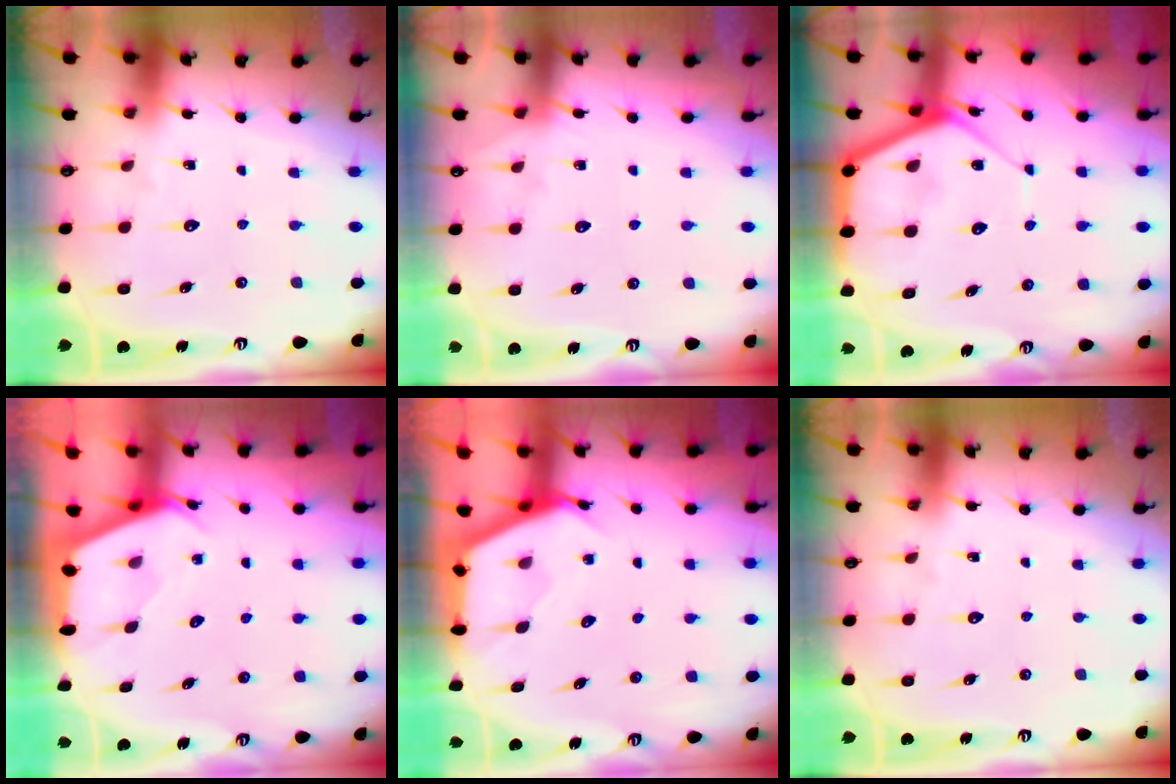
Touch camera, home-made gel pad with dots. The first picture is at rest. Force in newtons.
{"total": 3.6, "press": 3.6, "slide": 0.6}
{"total": 10.3, "press": 10.3, "slide": 0.9}
{"total": 2.4, "press": 2.4, "slide": 0.2}
{"total": 2.7, "press": 2.7, "slide": 0.4}
{"total": 0.0}